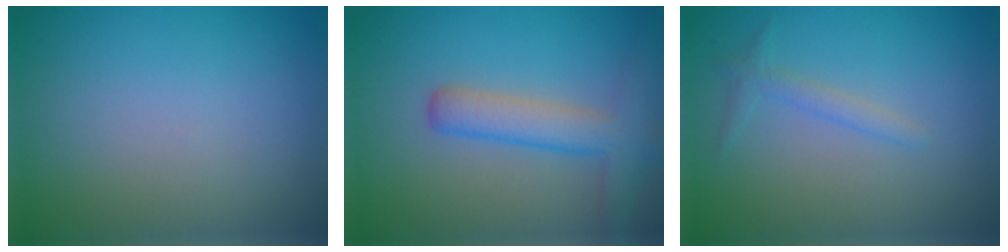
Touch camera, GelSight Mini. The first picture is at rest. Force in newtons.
{"total": 4.2, "press": 4.2, "slide": 0.2}
{"total": 1.3, "press": 1.3, "slide": 0.0}